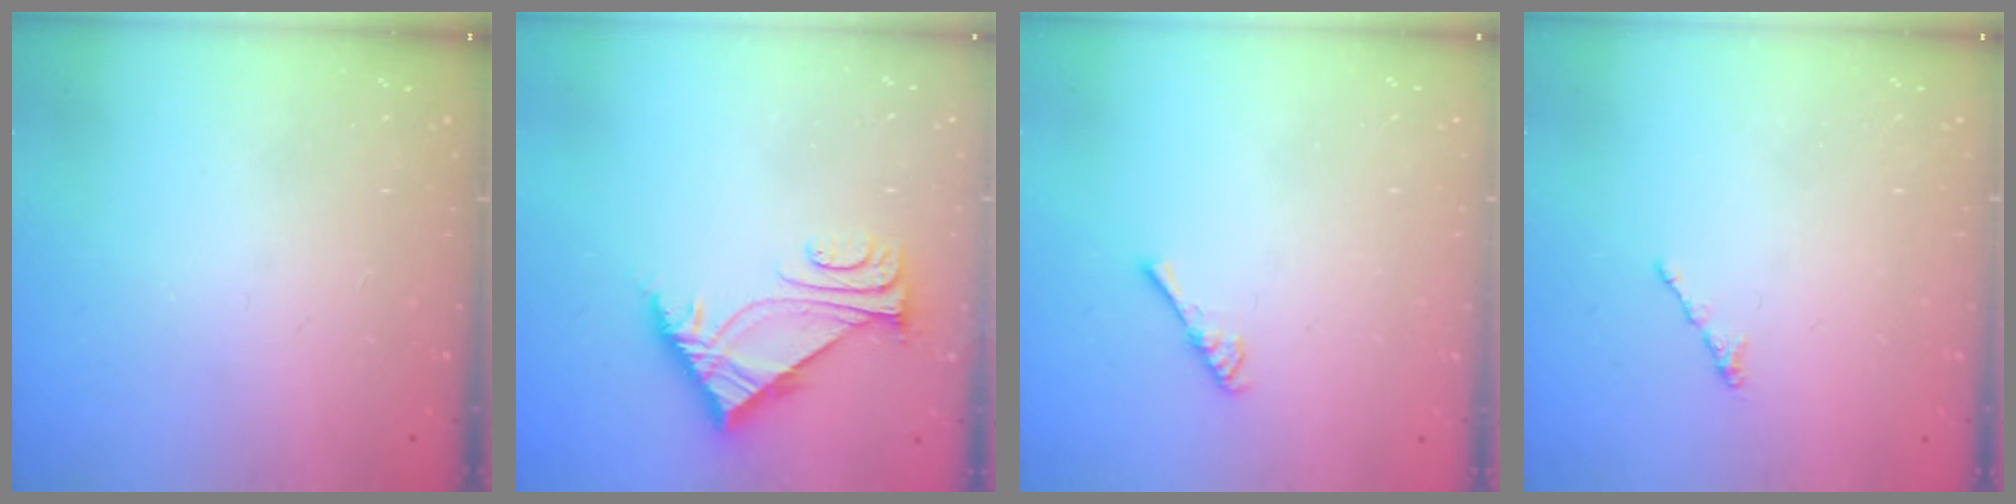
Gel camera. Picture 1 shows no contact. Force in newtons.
{"total": 6.2, "press": 6.2, "slide": 0.2}
{"total": 2.7, "press": 2.6, "slide": 0.4}
{"total": 0.5, "press": 0.4, "slide": 0.3}